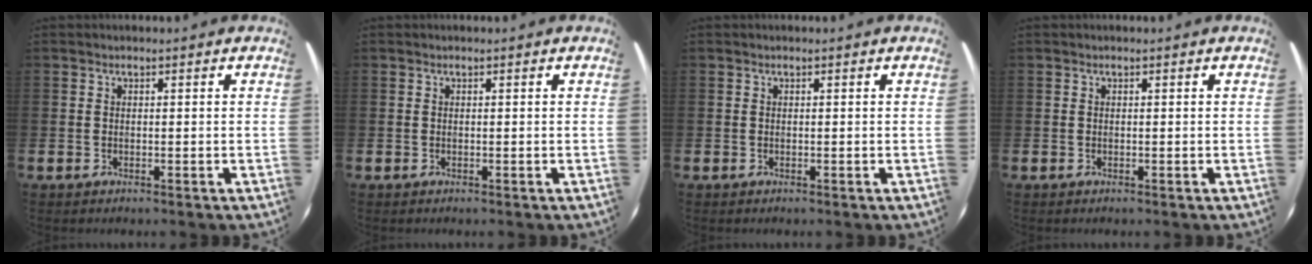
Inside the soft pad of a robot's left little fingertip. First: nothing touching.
{"total": 0.0}
{"total": 0.0}
{"total": 0.0}